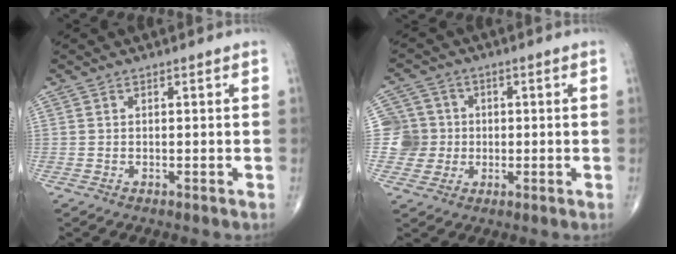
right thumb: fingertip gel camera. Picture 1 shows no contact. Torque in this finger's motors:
{"motor_torque": [0.12, -0.16, 0.03, 0.17, -0.04]}